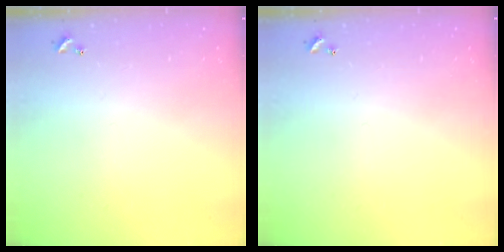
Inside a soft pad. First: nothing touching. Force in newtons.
{"total": 0.0}